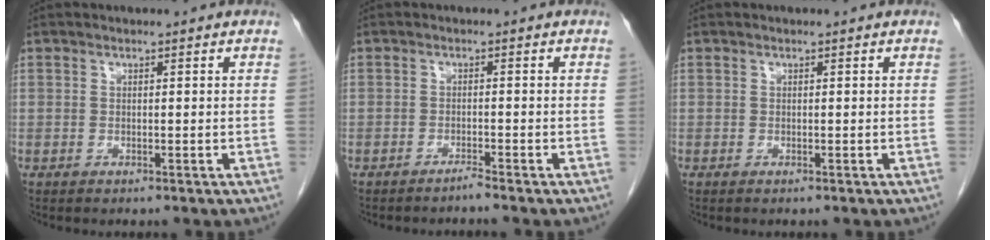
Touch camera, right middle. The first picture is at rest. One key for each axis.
{"total": 1.1, "fx": -1.0, "fy": -0.3, "fz": 0.2, "tx": -0.001, "ty": 0.000, "tz": -0.017}
{"total": 0.0}